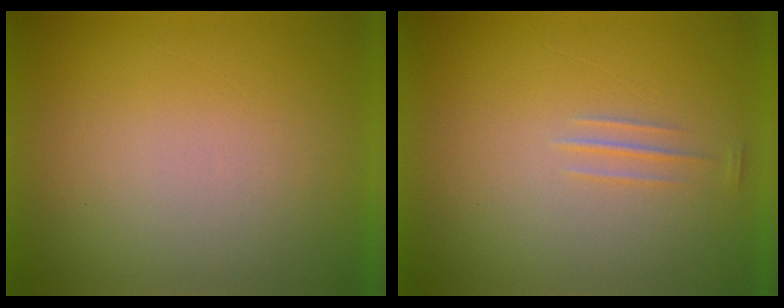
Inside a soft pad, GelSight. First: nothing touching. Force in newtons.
{"total": 1.3}